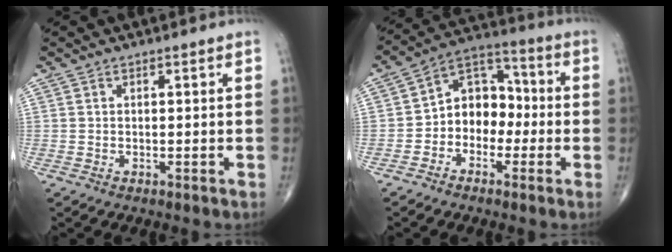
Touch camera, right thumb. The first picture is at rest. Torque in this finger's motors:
{"motor_torque": [-0.12, 0.38, 0.34, -0.26, 0.05]}